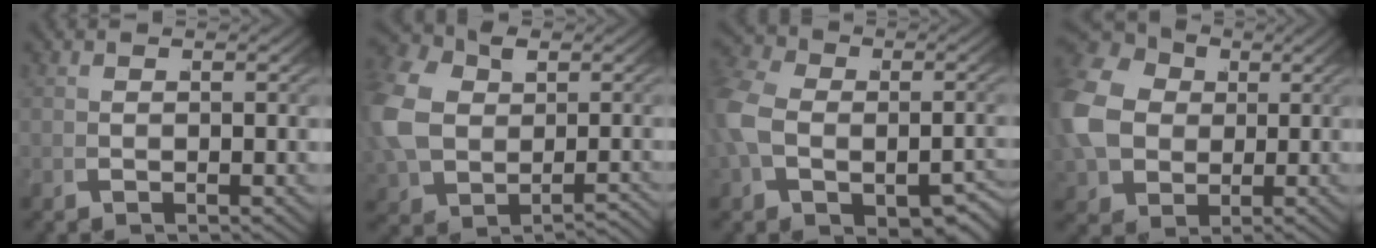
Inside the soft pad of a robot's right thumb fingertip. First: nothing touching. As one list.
[{"total": 6.9, "force": [-0.1, 5.6, 4.1], "torque": [-0.115, -0.022, 0.022]}, {"total": 7.7, "force": [-1.2, 5.7, 5.1], "torque": [-0.119, -0.033, -0.002]}, {"total": 10.1, "force": [2.0, 8.1, 5.8], "torque": [-0.154, -0.022, 0.048]}]